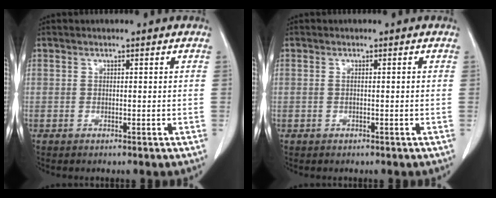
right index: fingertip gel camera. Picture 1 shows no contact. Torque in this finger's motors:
{"motor_torque": [-0.31, 0.10, -0.02, -0.01]}